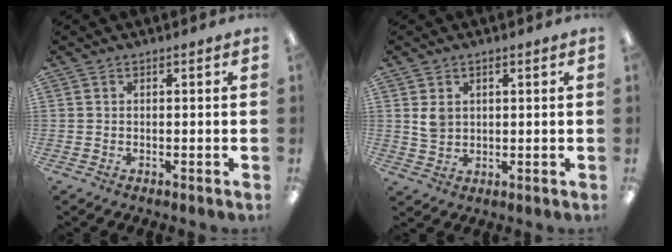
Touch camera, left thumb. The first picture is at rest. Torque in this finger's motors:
{"motor_torque": [0.03, 0.88, 0.51, -0.30, 0.02]}